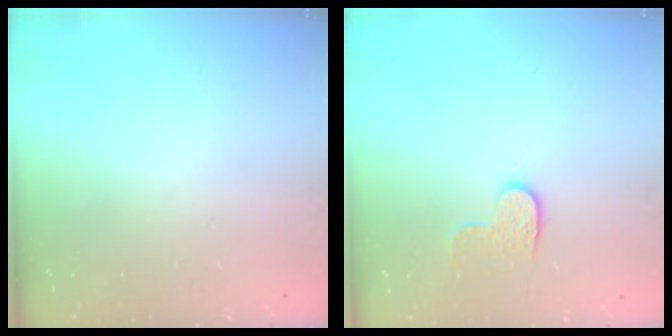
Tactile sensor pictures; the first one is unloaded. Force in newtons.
{"total": 6.0, "press": 6.0, "slide": 0.5}